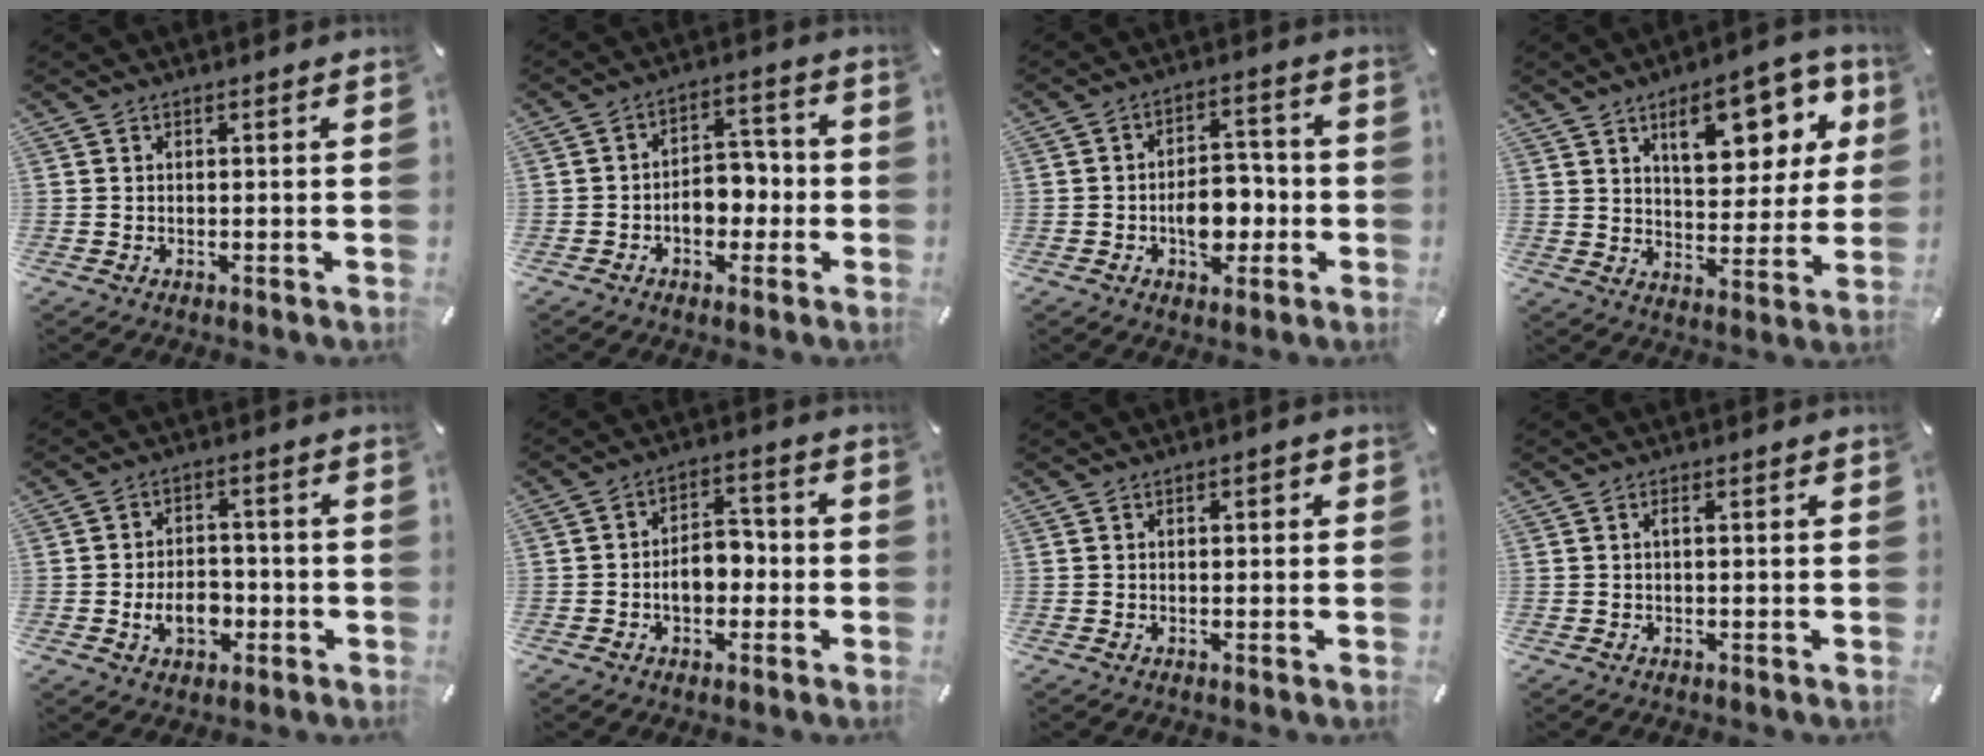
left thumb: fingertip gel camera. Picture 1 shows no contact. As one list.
[{"total": 8.0, "force": [-2.3, 6.0, 4.7], "torque": [-0.056, 0.018, -0.040]}, {"total": 8.1, "force": [-2.6, 5.5, 5.4], "torque": [-0.063, 0.014, -0.044]}, {"total": 16.0, "force": [7.9, 8.1, 11.4], "torque": [-0.149, -0.029, 0.128]}, {"total": 8.0, "force": [-2.2, 5.8, 5.0], "torque": [-0.094, 0.010, -0.038]}, {"total": 7.5, "force": [-1.9, 5.5, 4.8], "torque": [-0.065, 0.017, -0.033]}, {"total": 1.3, "force": [0.0, 0.8, 1.1], "torque": [-0.021, 0.006, -0.003]}, {"total": 1.3, "force": [0.1, 0.4, 1.2], "torque": [-0.023, 0.002, 0.000]}]